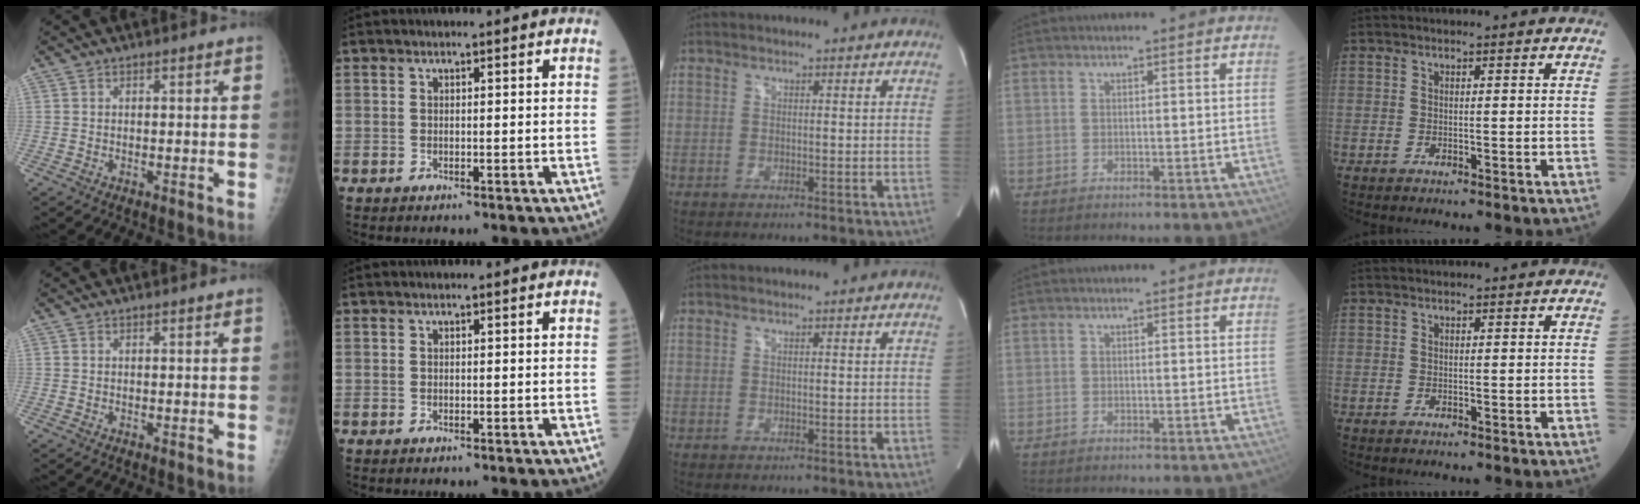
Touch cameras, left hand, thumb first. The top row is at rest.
{}